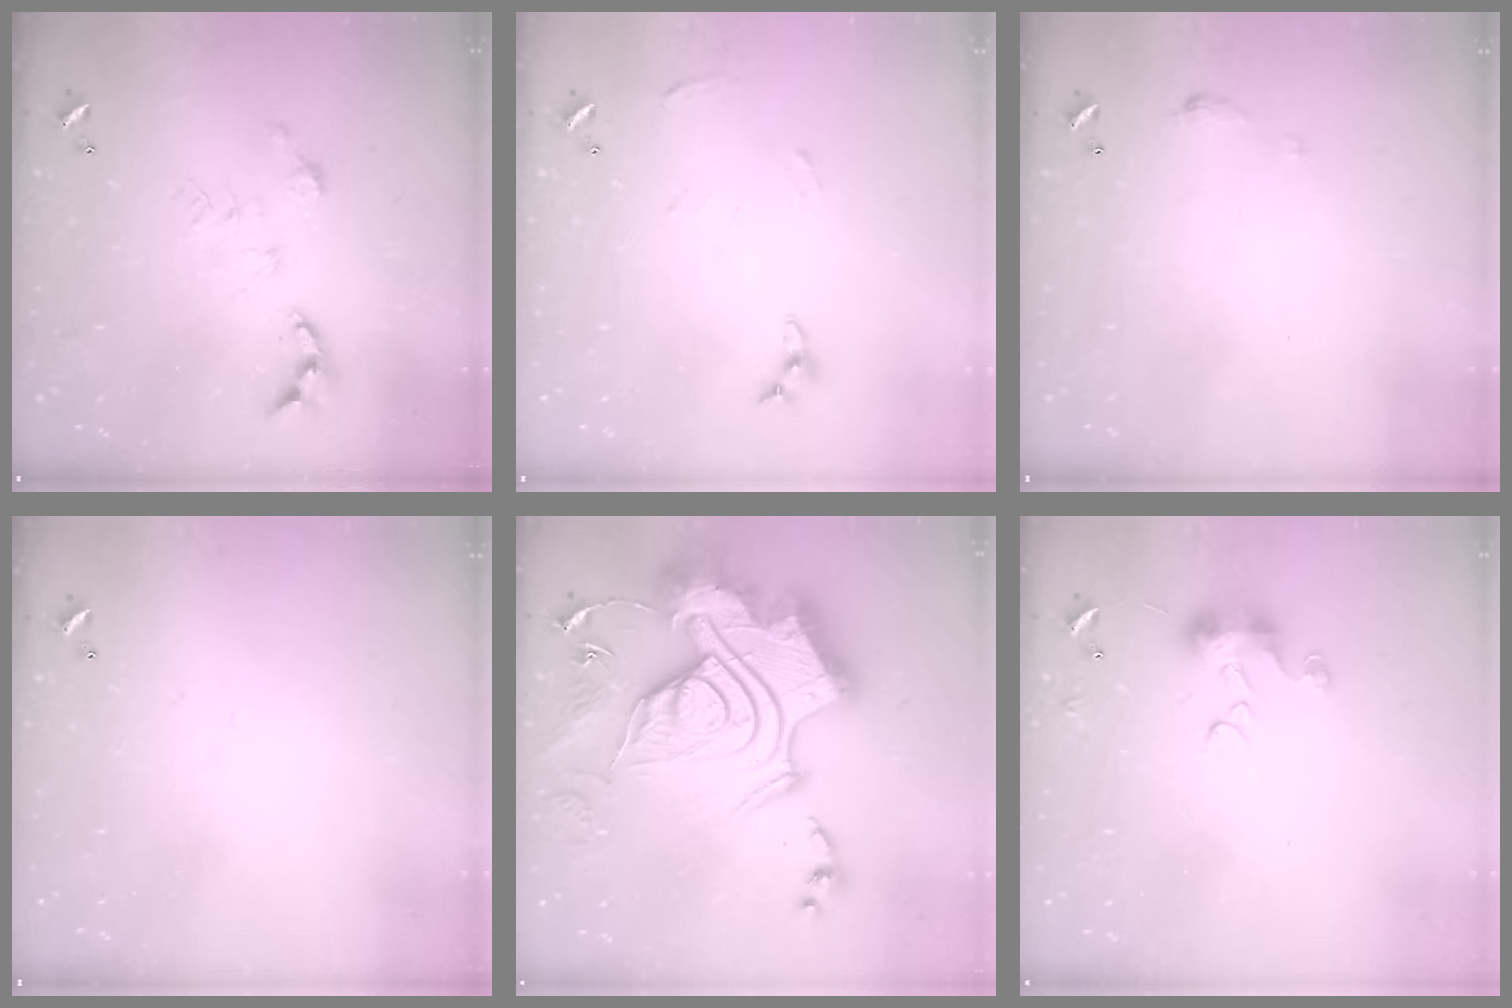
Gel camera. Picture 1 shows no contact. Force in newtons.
{"total": 4.6, "press": 4.6, "slide": 0.4}
{"total": 3.5, "press": 3.5, "slide": 0.6}
{"total": 0.0}
{"total": 1.1, "press": 1.1, "slide": 0.0}
{"total": 7.4, "press": 7.4, "slide": 1.0}